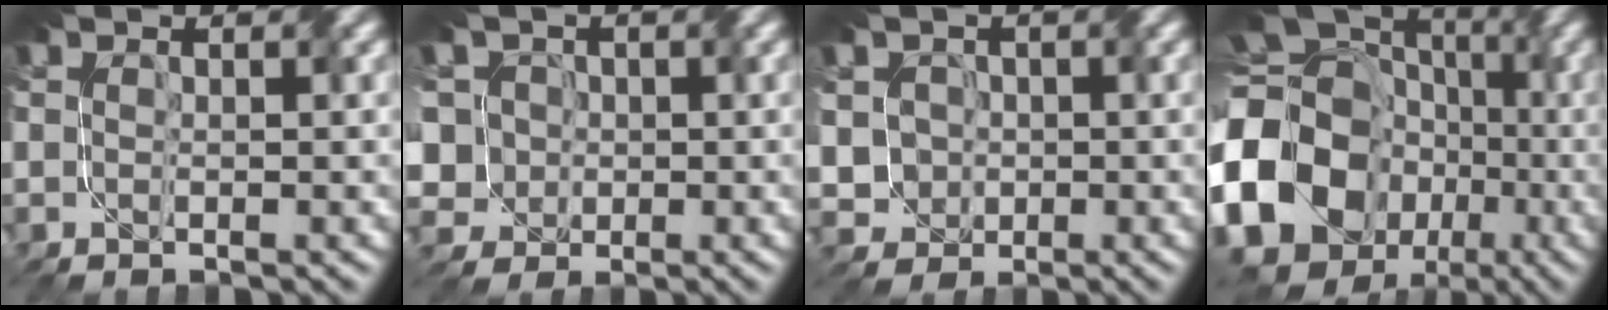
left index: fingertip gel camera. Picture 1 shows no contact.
{"total": 7.9, "force": [1.4, 6.8, 3.8], "torque": [-0.085, 0.031, -0.019]}
{"total": 3.6, "force": [-0.1, 3.4, 1.1], "torque": [-0.027, 0.016, -0.013]}
{"total": 18.3, "force": [-4.6, 15.1, 9.1], "torque": [-0.221, -0.002, -0.101]}